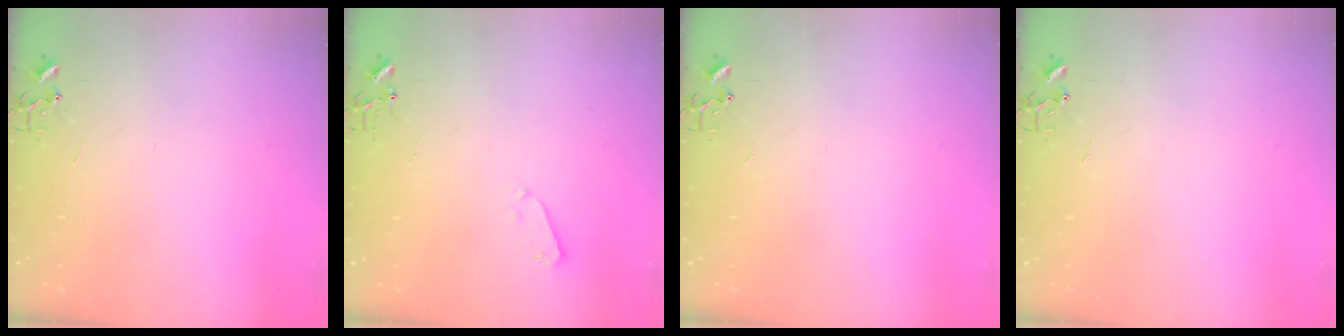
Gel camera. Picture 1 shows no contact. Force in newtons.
{"total": 3.3, "press": 3.2, "slide": 0.7}
{"total": 0.0}
{"total": 0.0}